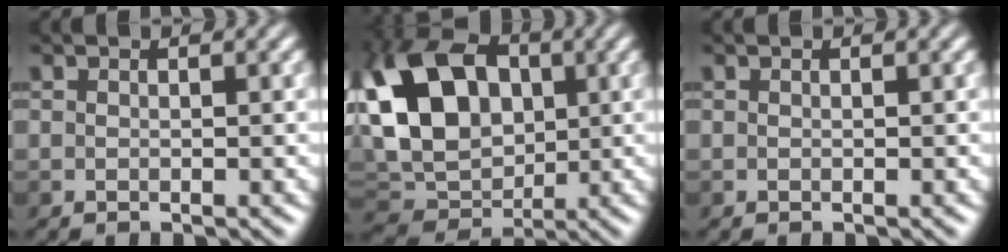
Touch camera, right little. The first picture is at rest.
{"total": 12.5, "force": [2.5, 8.6, 8.6], "torque": [-0.187, 0.021, 0.037]}
{"total": 0.0}